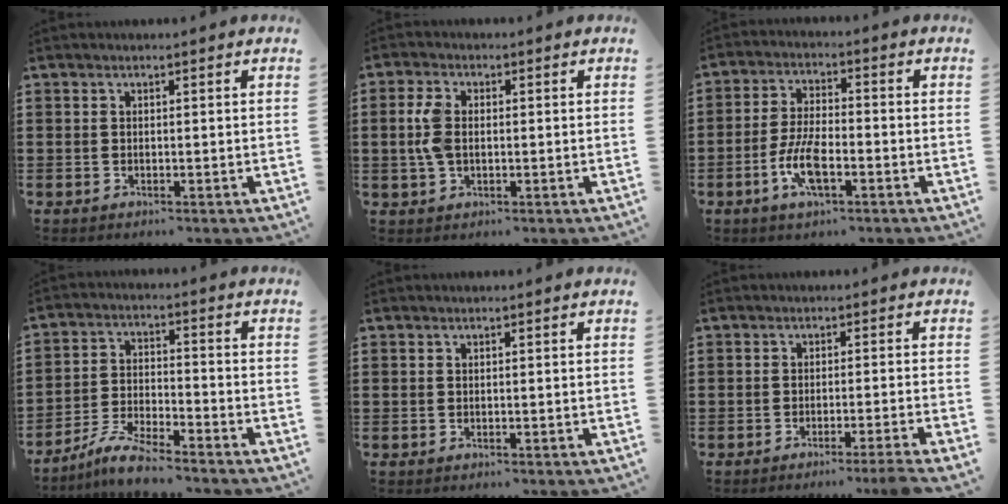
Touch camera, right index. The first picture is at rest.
{"total": 4.8, "force": [0.2, 2.8, 3.9], "torque": [-0.101, 0.002, -0.004]}
{"total": 7.1, "force": [-2.8, 2.5, 6.1], "torque": [-0.141, -0.011, -0.056]}
{"total": 6.0, "force": [-5.5, 0.5, 2.4], "torque": [-0.061, -0.004, -0.109]}
{"total": 0.0}
{"total": 2.4, "force": [-1.7, -0.8, 1.4], "torque": [-0.023, -0.007, -0.033]}